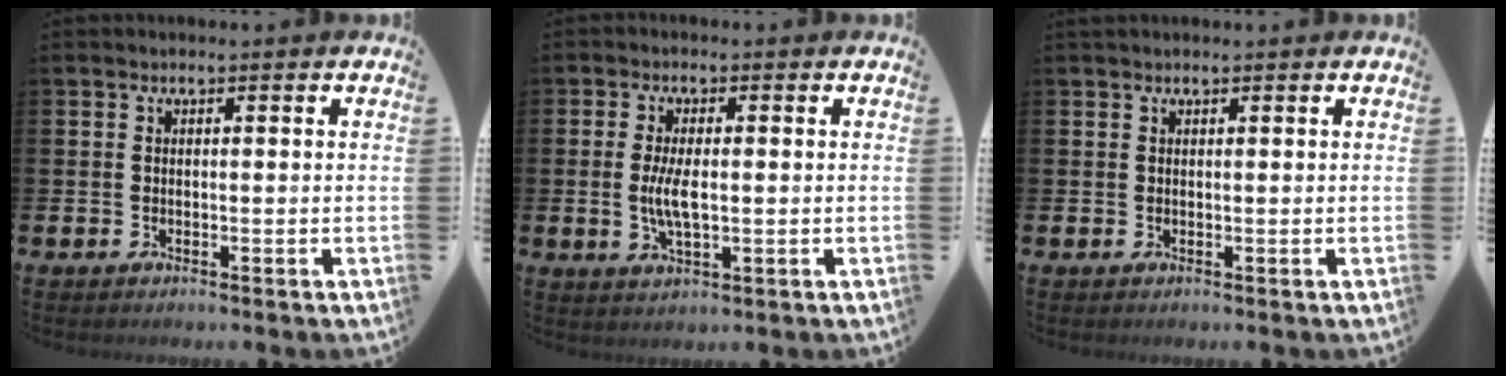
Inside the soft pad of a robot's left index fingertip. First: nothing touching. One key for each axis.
{"total": 4.8, "fx": 0.0, "fy": 1.8, "fz": 4.4, "tx": -0.085, "ty": 0.000, "tz": -0.005}
{"total": 0.7, "fx": 0.6, "fy": 0.2, "fz": 0.1, "tx": 0.005, "ty": -0.001, "tz": 0.010}